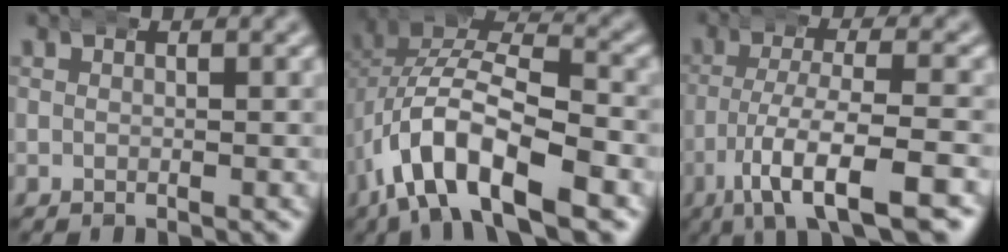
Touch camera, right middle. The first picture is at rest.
{"total": 11.6, "force": [-2.5, 7.8, 8.2], "torque": [-0.160, -0.020, -0.047]}
{"total": 8.6, "force": [-5.0, 2.8, 6.4], "torque": [-0.123, -0.024, -0.069]}